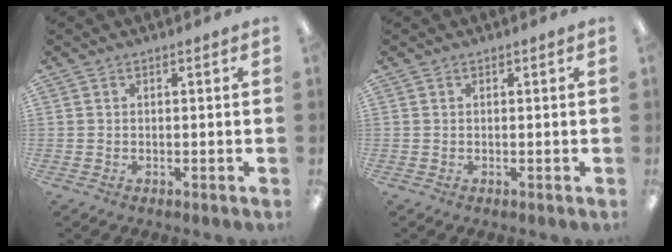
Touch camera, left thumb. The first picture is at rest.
{"total": 0.0}